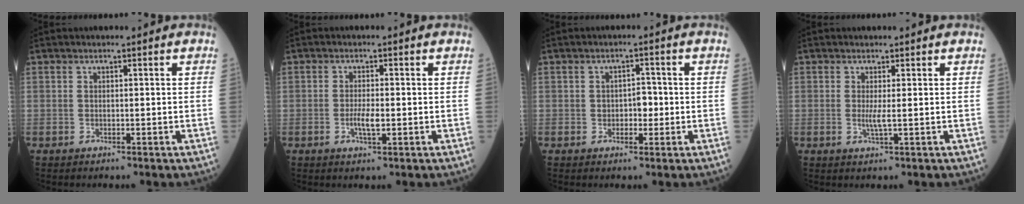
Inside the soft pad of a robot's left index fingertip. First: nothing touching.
{"total": 2.7, "force": [-0.7, 0.7, 2.6], "torque": [-0.055, 0.000, -0.011]}
{"total": 2.7, "force": [-0.4, 1.8, 2.0], "torque": [-0.027, 0.008, -0.006]}
{"total": 1.7, "force": [0.0, 0.0, 1.7], "torque": [-0.038, -0.004, 0.002]}